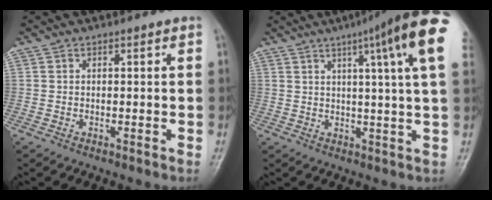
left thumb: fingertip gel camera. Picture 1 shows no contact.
{"total": 17.2, "force": [8.0, 1.2, 15.1], "torque": [-0.202, -0.012, 0.089]}